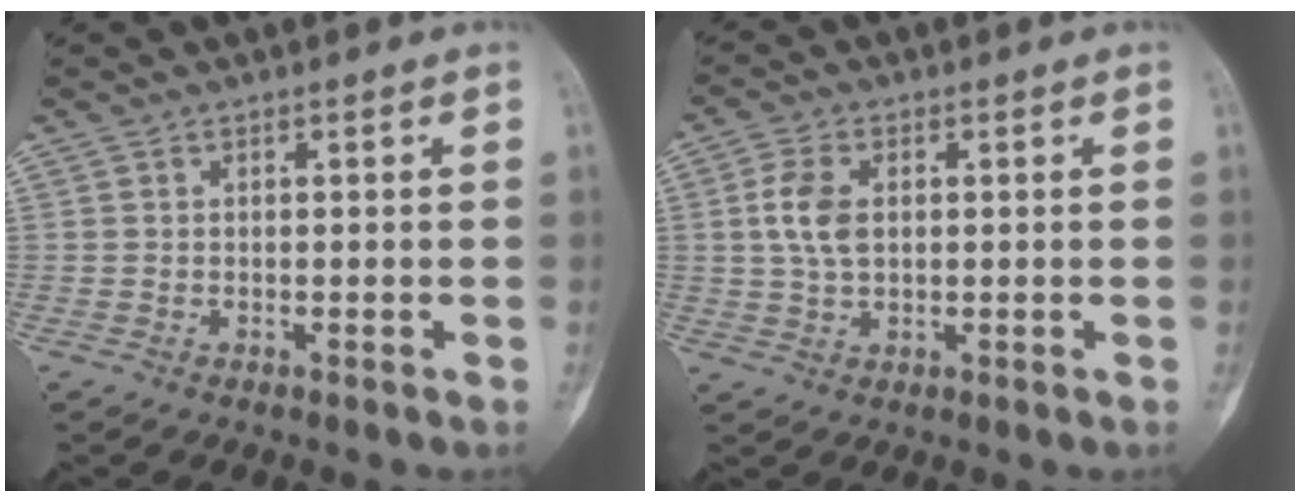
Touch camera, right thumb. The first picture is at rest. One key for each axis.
{"total": 6.0, "fx": 0.9, "fy": 3.7, "fz": 4.7, "tx": -0.099, "ty": 0.003, "tz": 0.017}